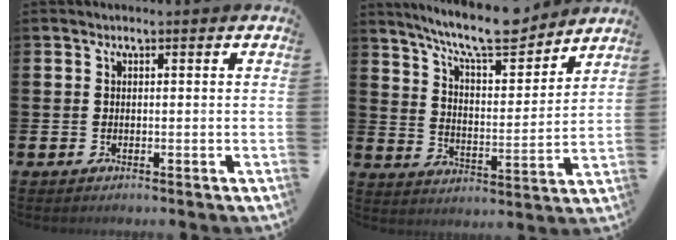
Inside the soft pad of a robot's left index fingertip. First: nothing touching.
{"total": 10.6, "force": [9.5, 1.8, 4.3], "torque": [-0.097, -0.060, 0.167]}